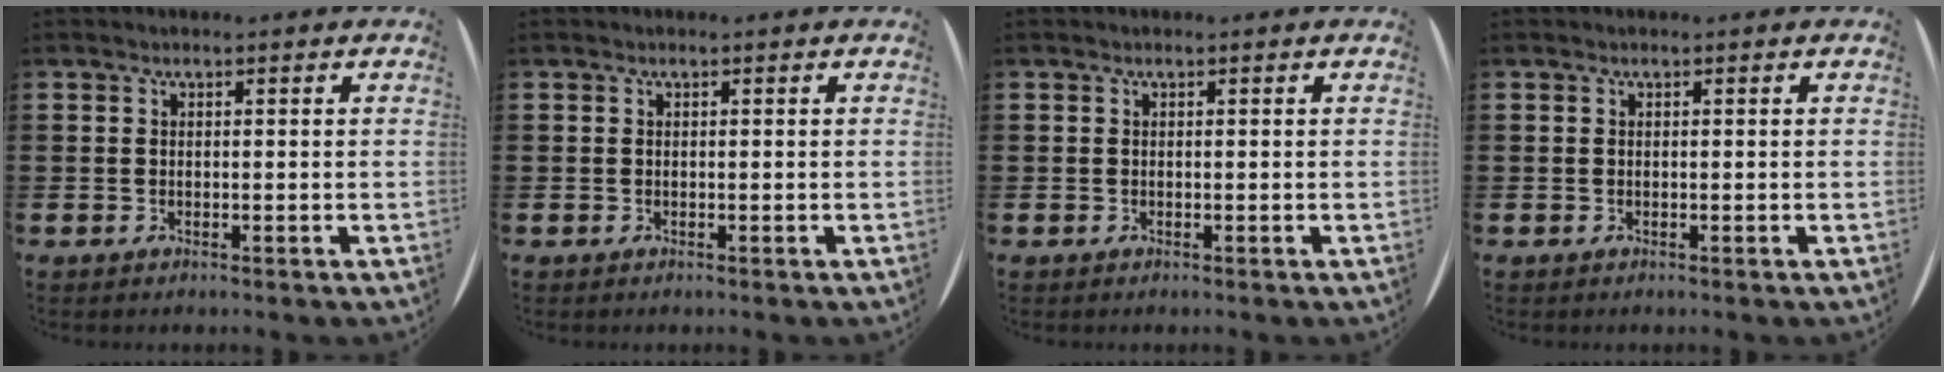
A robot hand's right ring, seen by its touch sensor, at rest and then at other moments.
{"total": 0.0}
{"total": 0.0}
{"total": 0.0}